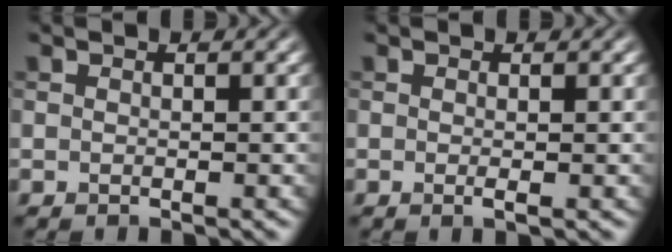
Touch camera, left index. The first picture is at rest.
{"total": 0.8, "force": [-0.1, 0.1, 0.8], "torque": [-0.013, -0.003, -0.002]}